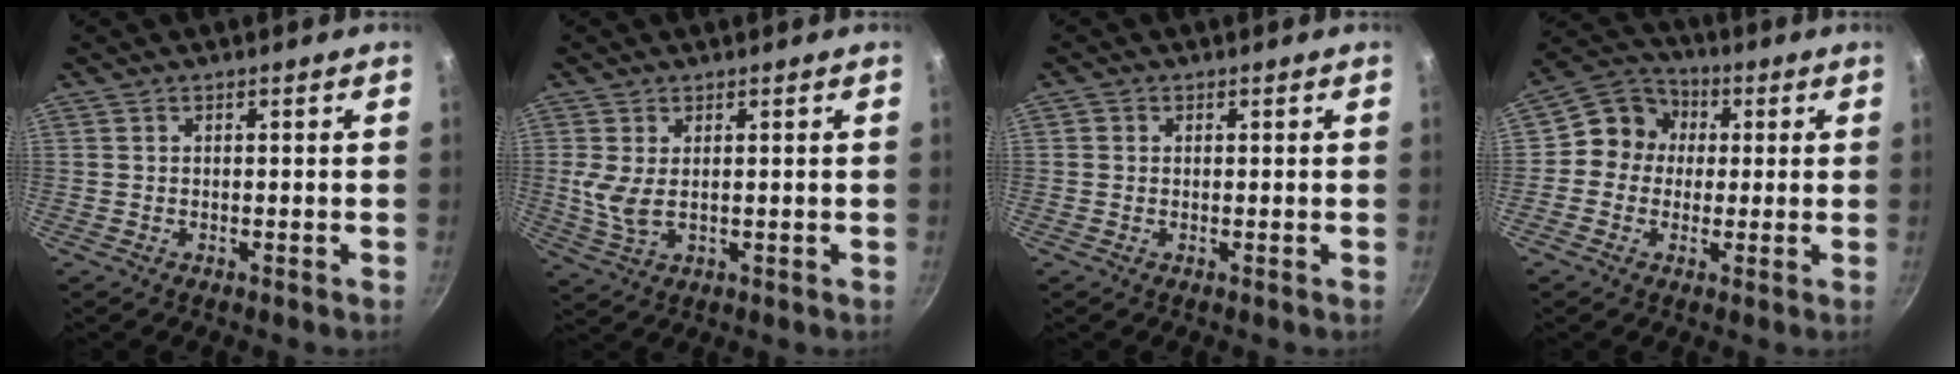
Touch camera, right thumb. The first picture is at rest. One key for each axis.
{"total": 5.3, "fx": 0.8, "fy": 2.7, "fz": 4.4, "tx": -0.090, "ty": -0.007, "tz": 0.022}
{"total": 1.0, "fx": 0.1, "fy": 0.9, "fz": 0.3, "tx": -0.002, "ty": 0.001, "tz": -0.001}
{"total": 8.7, "fx": 0.8, "fy": 8.1, "fz": 3.1, "tx": -0.013, "ty": 0.017, "tz": -0.010}